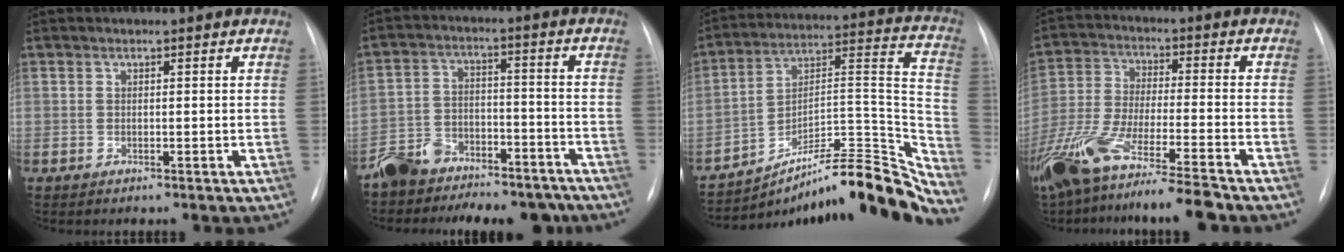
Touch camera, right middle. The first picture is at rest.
{"total": 12.8, "force": [-10.7, 6.2, 3.1], "torque": [-0.035, 0.043, -0.165]}
{"total": 23.2, "force": [-20.6, 1.4, 10.4], "torque": [-0.104, 0.046, -0.313]}
{"total": 18.0, "force": [-14.0, 0.9, 11.2], "torque": [-0.239, -0.053, -0.252]}